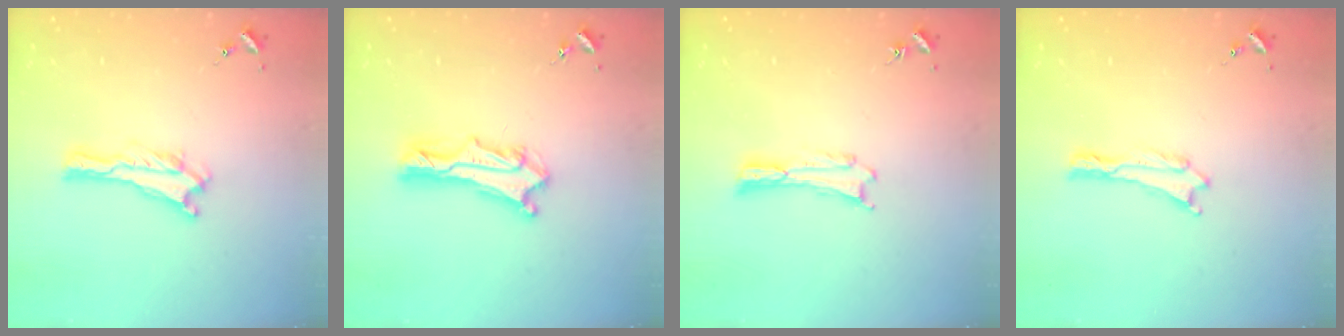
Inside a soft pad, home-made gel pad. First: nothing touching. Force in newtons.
{"total": 4.7, "press": 4.6, "slide": 0.3}
{"total": 0.0}
{"total": 0.0}